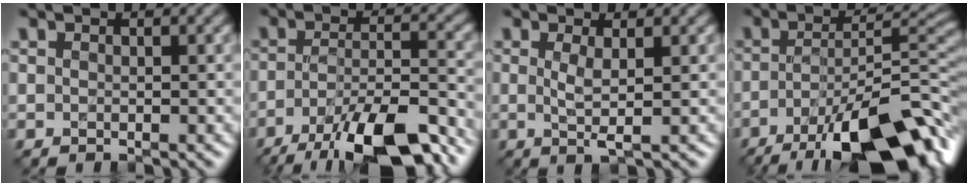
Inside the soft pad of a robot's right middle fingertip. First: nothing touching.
{"total": 12.2, "force": [-8.3, 3.5, 8.2], "torque": [-0.147, -0.003, -0.138]}
{"total": 2.2, "force": [0.2, 0.2, 2.2], "torque": [-0.044, -0.005, 0.003]}
{"total": 14.6, "force": [-8.1, 4.6, 11.2], "torque": [-0.183, -0.001, -0.134]}